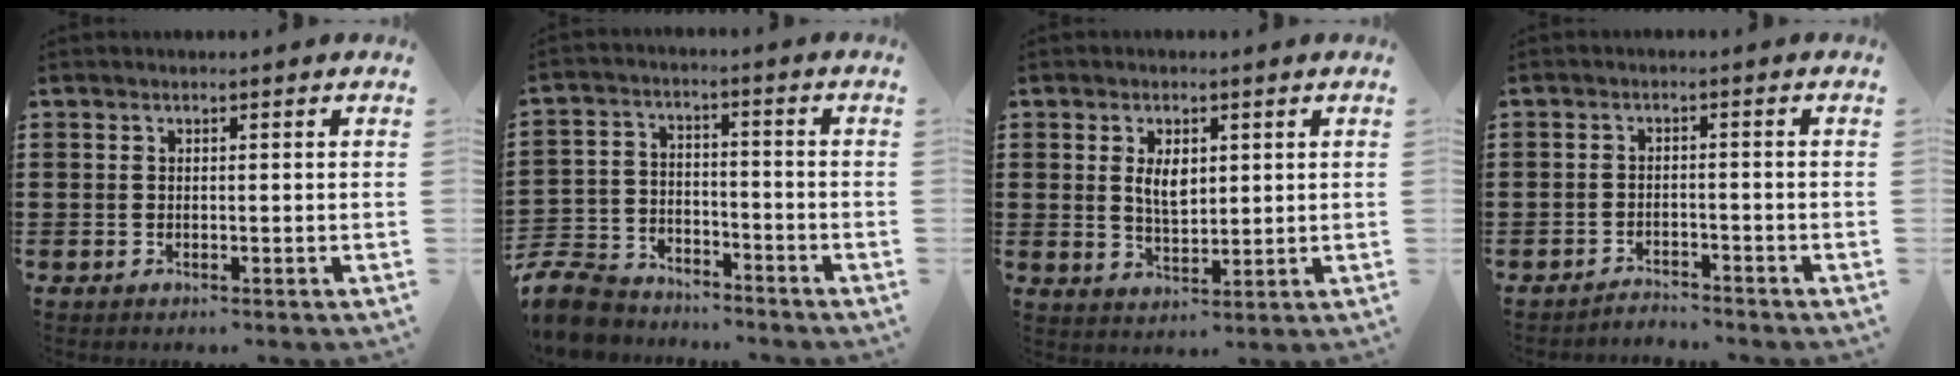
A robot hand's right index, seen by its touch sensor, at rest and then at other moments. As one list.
[{"total": 8.0, "force": [-7.6, 2.1, 1.4], "torque": [-0.047, 0.012, -0.153]}, {"total": 4.2, "force": [1.2, 2.2, 3.4], "torque": [-0.064, 0.006, 0.018]}, {"total": 2.4, "force": [-2.3, -0.1, -0.2], "torque": [-0.004, 0.001, -0.051]}]